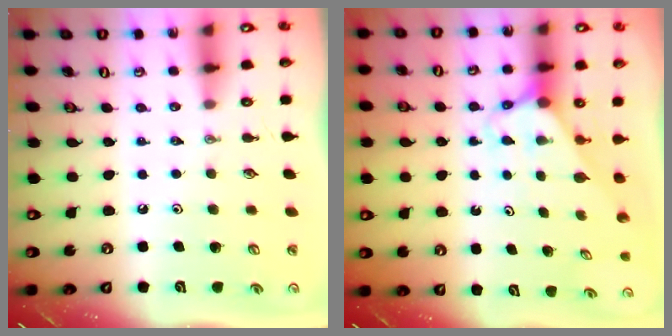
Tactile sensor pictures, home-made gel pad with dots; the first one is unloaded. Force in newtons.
{"total": 2.7, "press": 2.7, "slide": 0.2}